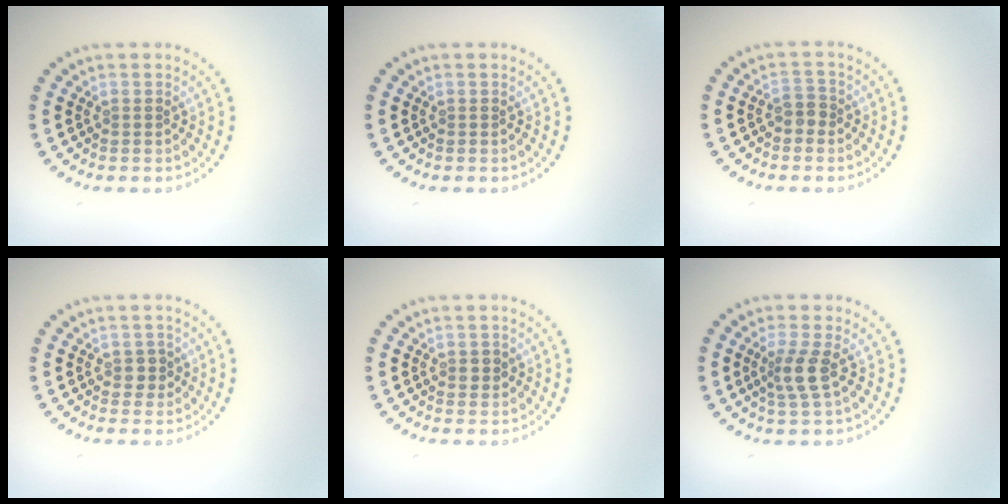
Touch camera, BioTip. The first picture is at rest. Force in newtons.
{"total": 0.0}
{"total": 1.5, "press": 1.4, "slide": 0.6}
{"total": 1.1, "press": 1.0, "slide": 0.5}
{"total": 0.9, "press": 0.9, "slide": 0.1}
{"total": 2.5, "press": 2.0, "slide": 1.6}